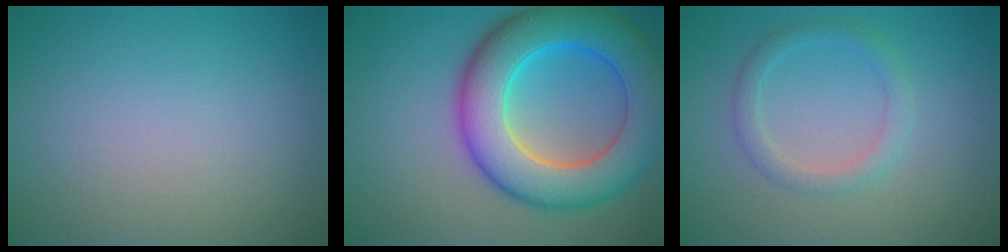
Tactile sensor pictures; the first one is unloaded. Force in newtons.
{"total": 10.8, "press": 10.8, "slide": 0.5}
{"total": 2.1, "press": 2.1, "slide": 0.1}